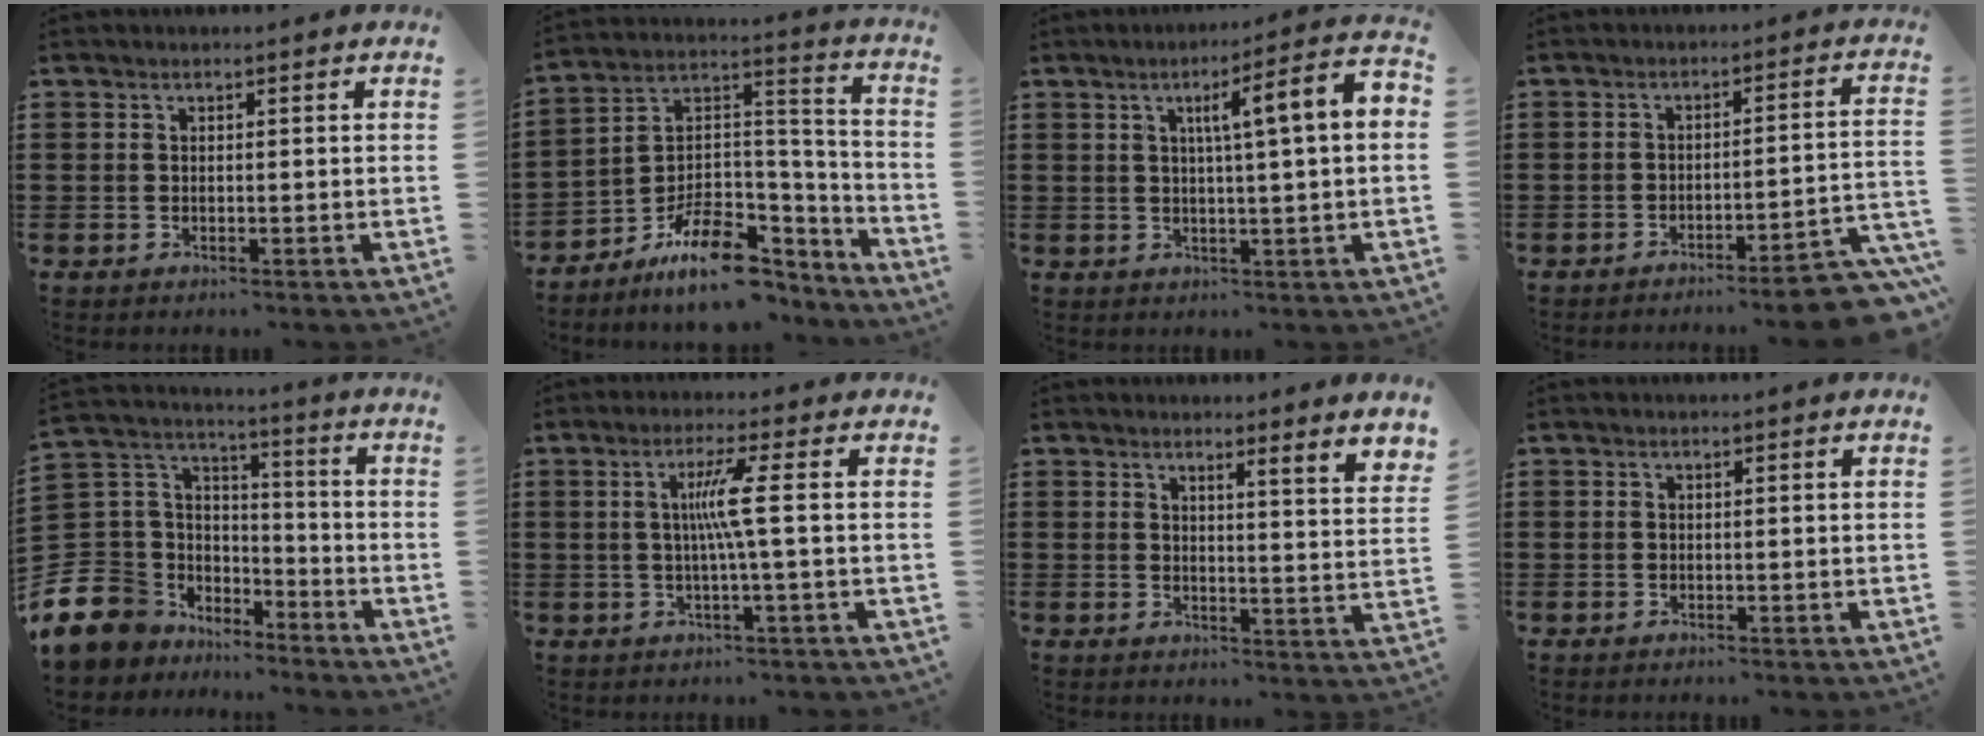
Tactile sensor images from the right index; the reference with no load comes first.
{"total": 10.4, "force": [-7.4, 5.1, 5.0], "torque": [-0.095, 0.022, -0.136]}
{"total": 7.1, "force": [1.1, -0.1, 7.0], "torque": [-0.120, -0.010, 0.005]}
{"total": 5.8, "force": [-4.9, 0.1, 3.2], "torque": [-0.048, -0.008, -0.091]}
{"total": 9.7, "force": [-5.1, 8.2, 1.1], "torque": [-0.092, -0.012, -0.101]}
{"total": 5.5, "force": [0.2, -0.7, 5.4], "torque": [-0.110, -0.010, -0.006]}
{"total": 2.2, "force": [2.0, -0.5, 0.8], "torque": [-0.027, -0.009, 0.032]}
{"total": 0.0}